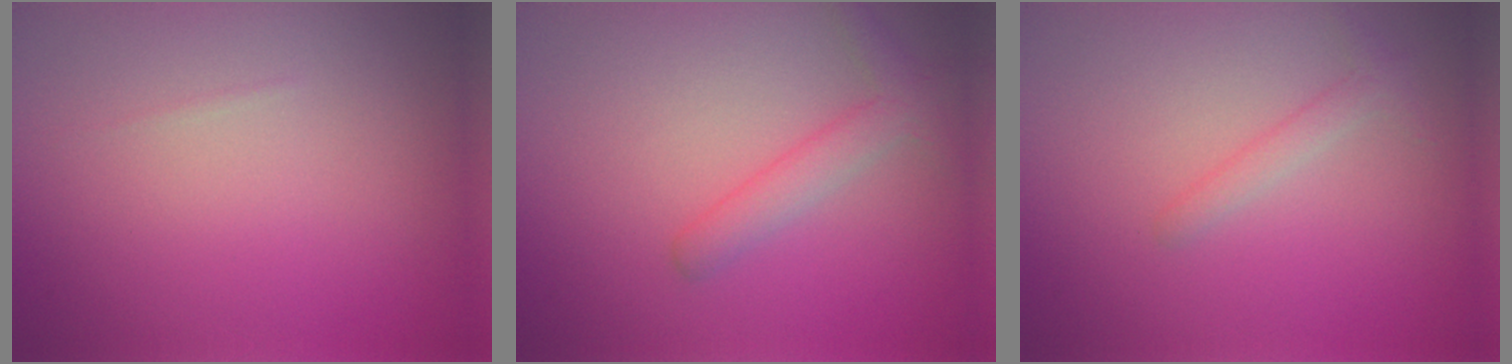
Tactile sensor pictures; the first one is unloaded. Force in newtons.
{"total": 2.4, "press": 2.4, "slide": 0.1}
{"total": 1.3, "press": 1.3, "slide": 0.1}